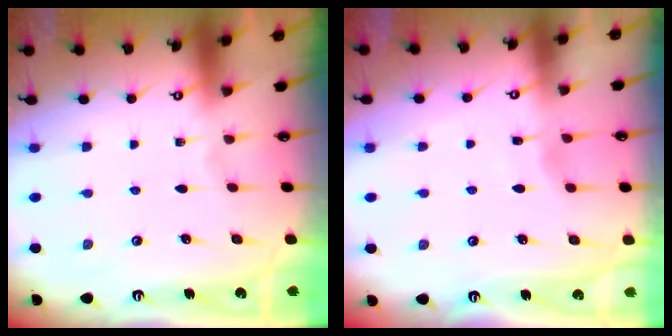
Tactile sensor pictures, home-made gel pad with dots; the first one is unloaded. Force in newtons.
{"total": 2.2, "press": 2.2, "slide": 0.2}